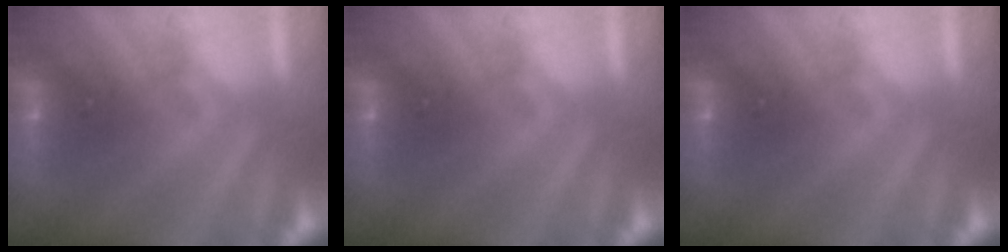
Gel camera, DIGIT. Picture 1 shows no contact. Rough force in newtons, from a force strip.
{"total": 0.0}
{"total": 0.0}